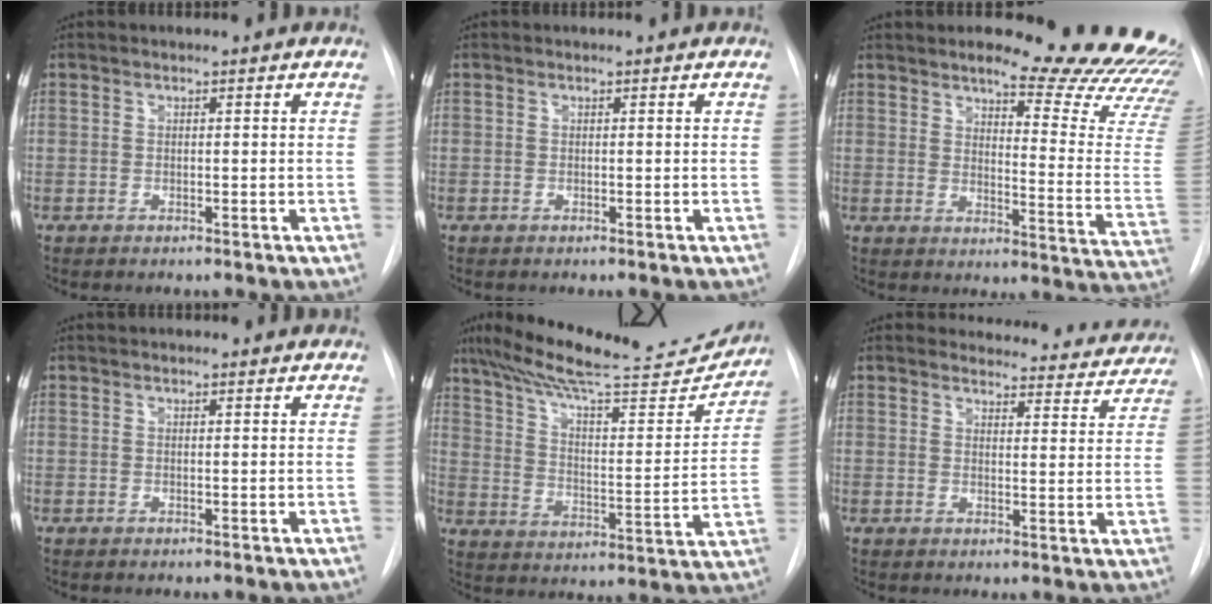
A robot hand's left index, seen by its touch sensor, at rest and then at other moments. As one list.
[{"total": 0.0}, {"total": 20.8, "force": [18.8, 1.2, 8.8], "torque": [-0.105, -0.134, 0.209]}, {"total": 4.8, "force": [4.4, 1.1, 1.6], "torque": [-0.021, 0.032, 0.048]}, {"total": 25.1, "force": [22.4, 3.7, 10.8], "torque": [-0.176, -0.029, 0.310]}, {"total": 14.5, "force": [14.0, 3.7, 1.2], "torque": [0.026, -0.044, 0.134]}]